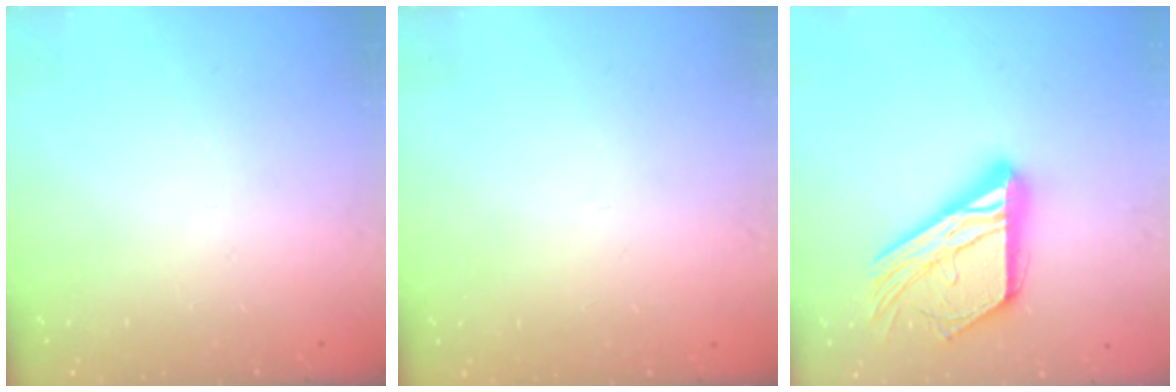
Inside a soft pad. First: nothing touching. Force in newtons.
{"total": 2.7, "press": 2.7, "slide": 0.3}
{"total": 21.6, "press": 21.5, "slide": 1.9}